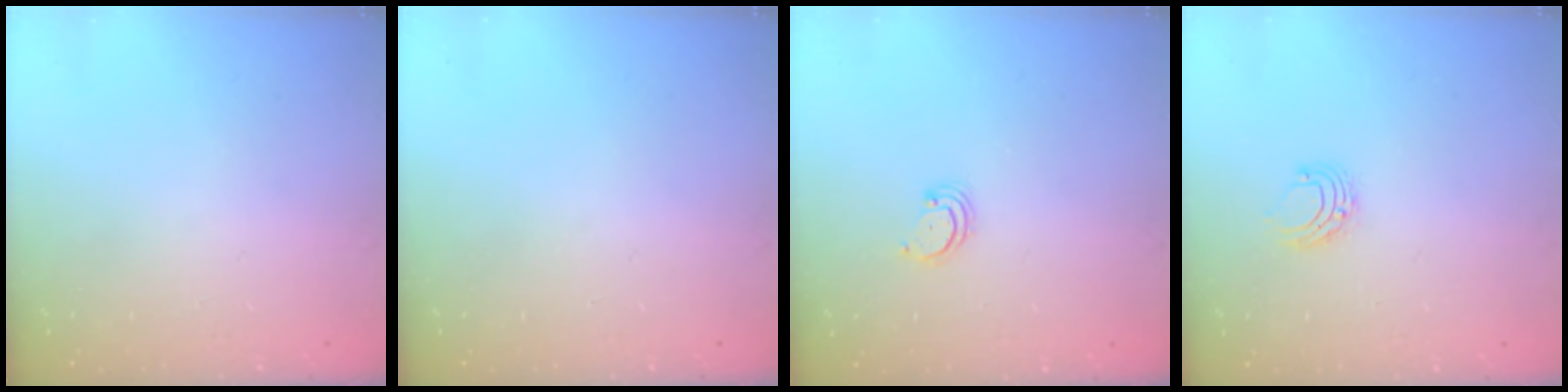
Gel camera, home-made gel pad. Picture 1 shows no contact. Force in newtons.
{"total": 0.0}
{"total": 2.5, "press": 2.5, "slide": 0.3}
{"total": 5.5, "press": 5.4, "slide": 0.6}